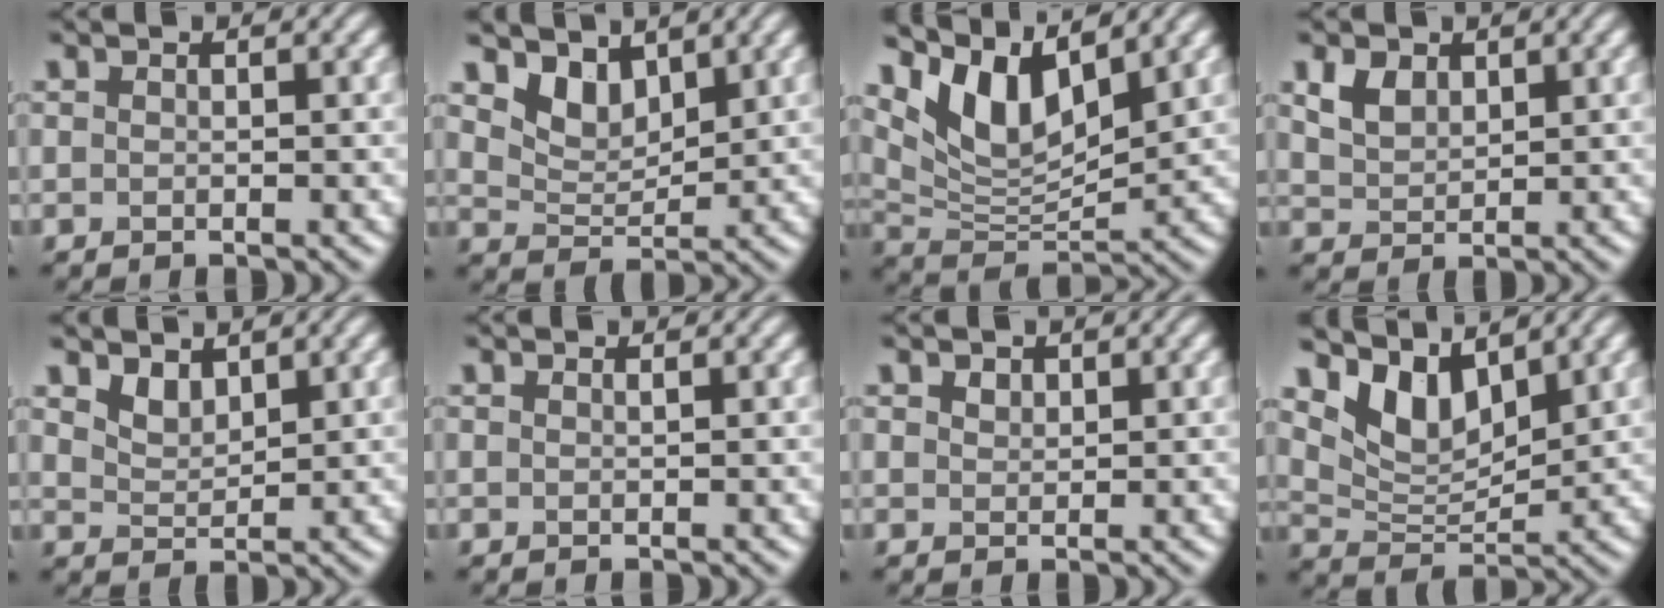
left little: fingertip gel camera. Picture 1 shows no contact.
{"total": 3.4, "force": [2.7, 1.7, 1.3], "torque": [-0.040, -0.016, 0.053]}
{"total": 7.3, "force": [4.7, 2.8, 4.9], "torque": [-0.098, -0.006, 0.090]}
{"total": 2.5, "force": [1.5, 1.6, 1.3], "torque": [-0.032, 0.000, 0.032]}
{"total": 2.0, "force": [1.6, 1.0, 0.8], "torque": [-0.021, -0.005, 0.034]}
{"total": 0.0}
{"total": 1.0, "force": [0.8, 0.6, 0.3], "torque": [-0.007, 0.001, 0.016]}
{"total": 5.4, "force": [3.9, 2.4, 2.9], "torque": [-0.066, -0.008, 0.071]}